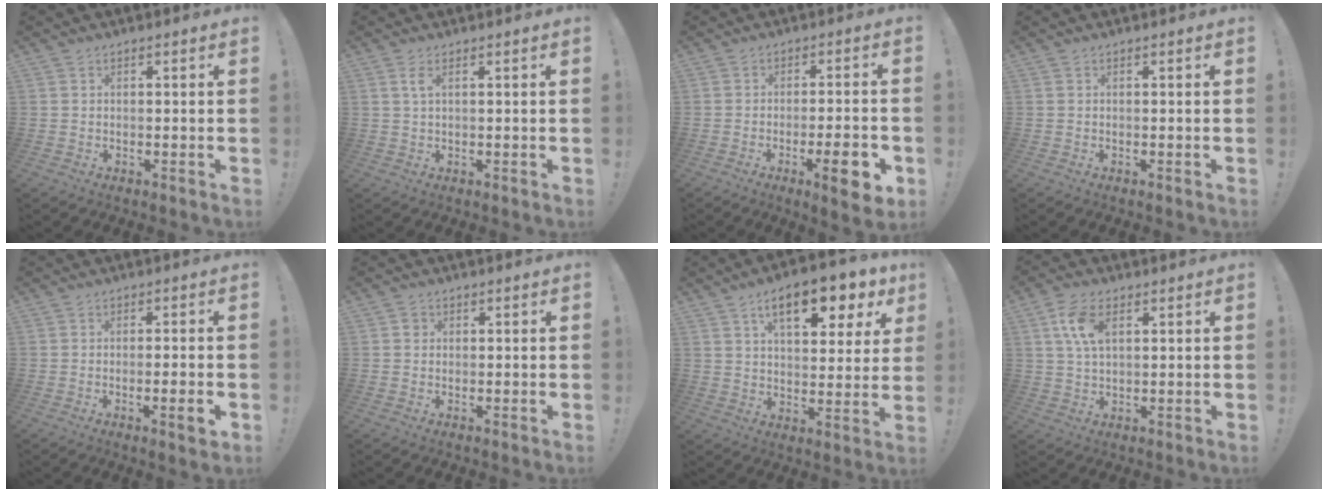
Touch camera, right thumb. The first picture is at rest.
{"total": 2.3, "force": [0.9, 0.6, 2.0], "torque": [-0.035, -0.001, 0.013]}
{"total": 9.9, "force": [-4.1, 1.8, 8.8], "torque": [-0.113, 0.005, -0.064]}
{"total": 0.0}
{"total": 5.0, "force": [-1.7, 0.2, 4.7], "torque": [-0.067, -0.003, -0.027]}
{"total": 1.8, "force": [0.3, 1.6, 0.6], "torque": [-0.004, 0.002, 0.004]}
{"total": 14.6, "force": [7.4, 5.8, 11.2], "torque": [-0.164, -0.033, 0.118]}
{"total": 8.3, "force": [3.1, 4.6, 6.2], "torque": [-0.121, -0.004, 0.054]}